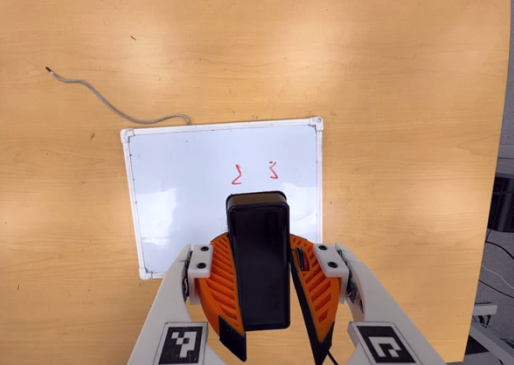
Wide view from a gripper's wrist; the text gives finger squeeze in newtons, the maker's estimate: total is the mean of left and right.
{"total": 9.8, "left": 9.3, "right": 10.2}